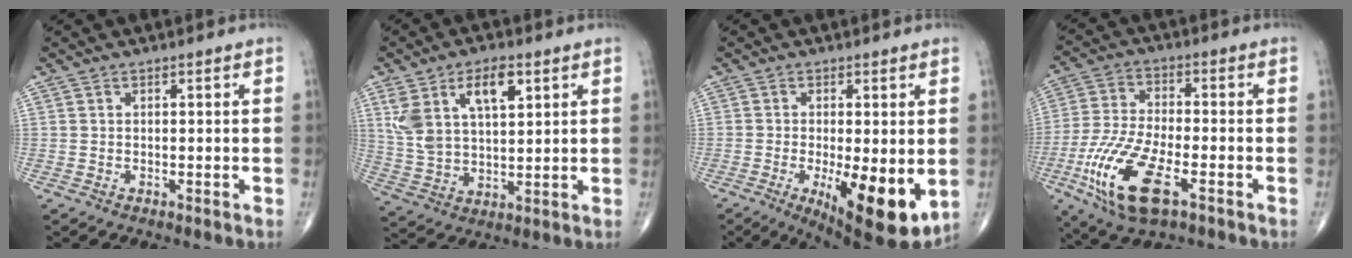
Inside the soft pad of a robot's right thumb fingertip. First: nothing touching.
{"total": 12.5, "force": [5.4, 6.2, 9.4], "torque": [-0.170, -0.011, 0.109]}
{"total": 13.6, "force": [-3.1, 4.3, 12.6], "torque": [-0.180, -0.028, -0.036]}
{"total": 15.8, "force": [-6.6, 6.0, 13.1], "torque": [-0.281, 0.006, -0.120]}